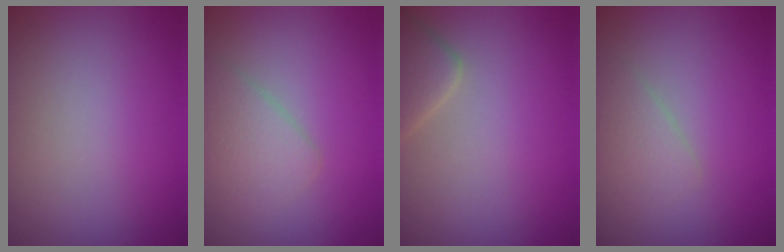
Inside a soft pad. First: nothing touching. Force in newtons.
{"total": 2.4, "press": 2.4, "slide": 0.2}
{"total": 2.7, "press": 2.7, "slide": 0.2}
{"total": 1.7, "press": 1.7, "slide": 0.1}